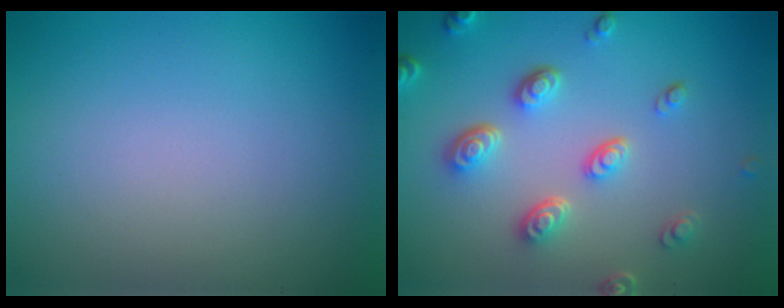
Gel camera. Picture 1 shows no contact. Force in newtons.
{"total": 4.2, "press": 3.4, "slide": 2.5}